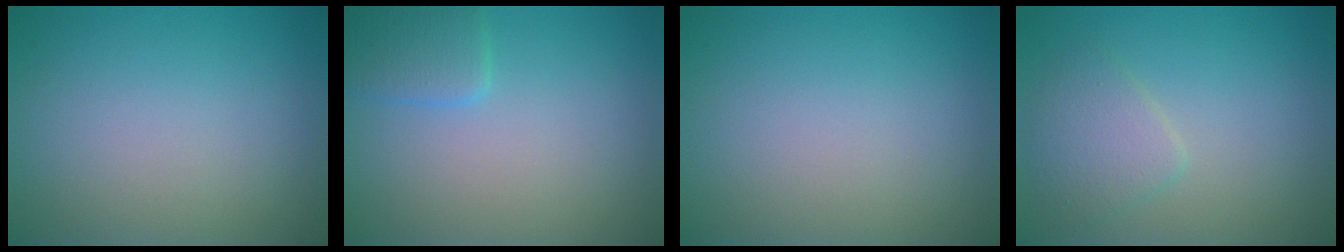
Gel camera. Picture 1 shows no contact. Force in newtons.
{"total": 2.1, "press": 2.1, "slide": 0.1}
{"total": 0.0}
{"total": 2.6, "press": 2.6, "slide": 0.1}